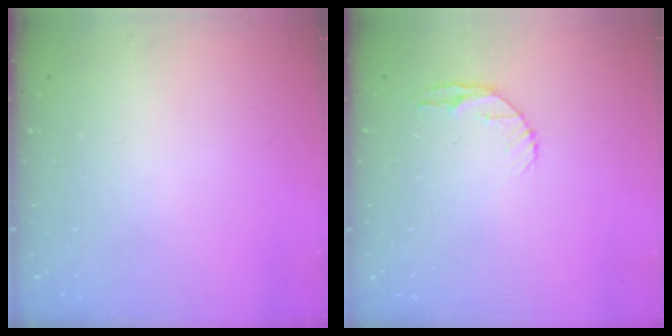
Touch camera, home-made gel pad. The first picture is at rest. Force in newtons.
{"total": 5.8, "press": 5.7, "slide": 0.8}